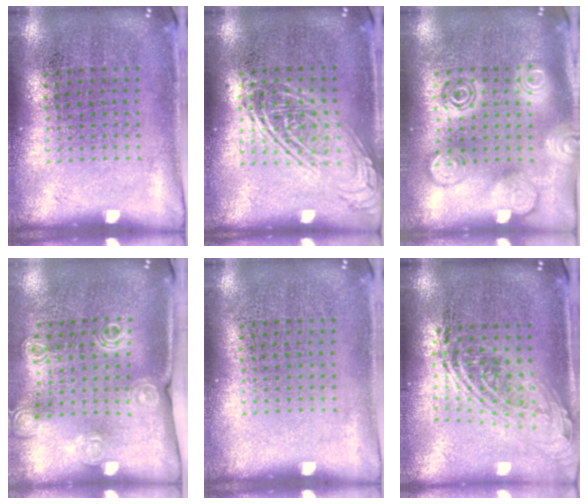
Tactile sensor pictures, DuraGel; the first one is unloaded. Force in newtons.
{"total": 2.1, "press": 2.1, "slide": 0.1}
{"total": 2.6, "press": 2.6, "slide": 0.3}
{"total": 1.5, "press": 1.4, "slide": 0.6}
{"total": 0.0}
{"total": 2.0, "press": 1.6, "slide": 1.3}